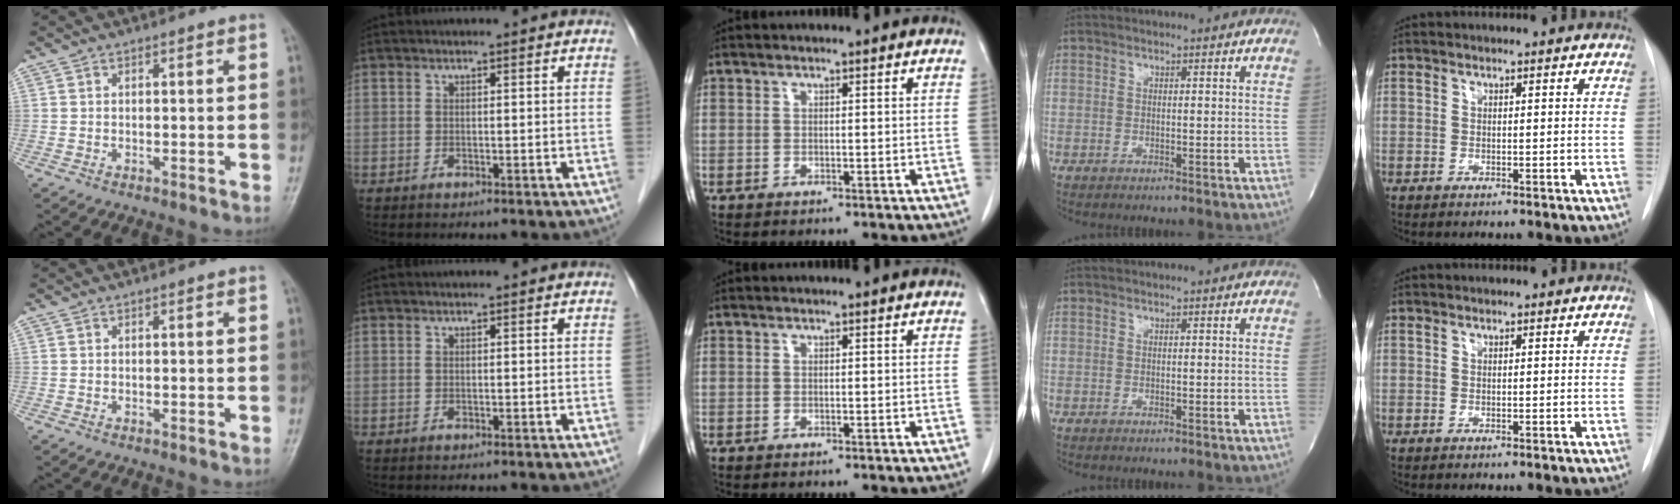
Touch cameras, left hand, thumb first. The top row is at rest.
{}